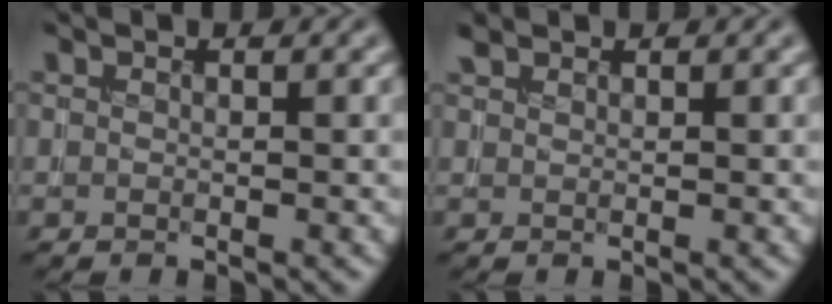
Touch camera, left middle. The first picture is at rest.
{"total": 1.0, "force": [0.9, 0.3, 0.2], "torque": [-0.007, 0.003, 0.021]}